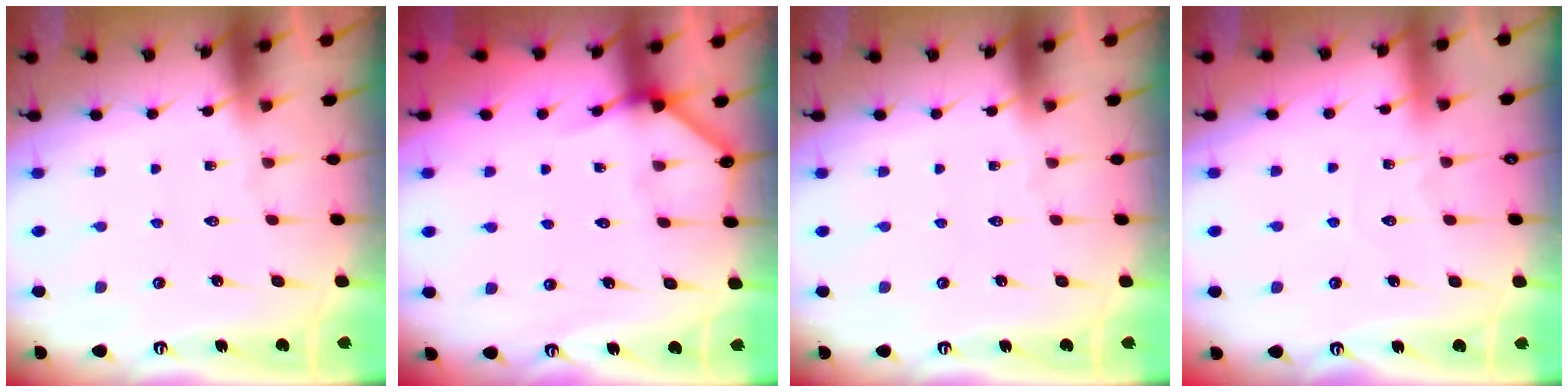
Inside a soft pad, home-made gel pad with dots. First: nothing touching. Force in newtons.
{"total": 4.8, "press": 4.8, "slide": 0.4}
{"total": 0.0}
{"total": 4.0, "press": 4.0, "slide": 0.4}